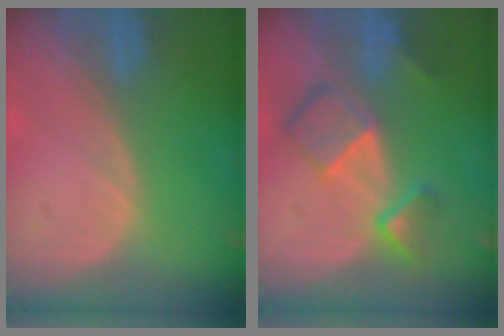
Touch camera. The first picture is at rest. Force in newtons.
{"total": 7.9, "press": 6.8, "slide": 3.9}